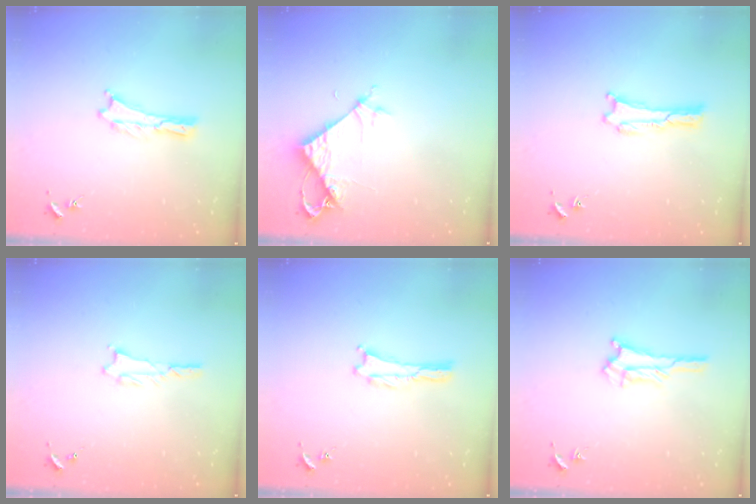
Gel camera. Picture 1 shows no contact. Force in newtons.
{"total": 5.1, "press": 5.0, "slide": 0.4}
{"total": 0.0}
{"total": 0.9, "press": 0.9, "slide": 0.2}
{"total": 0.0}
{"total": 2.3, "press": 2.2, "slide": 0.2}